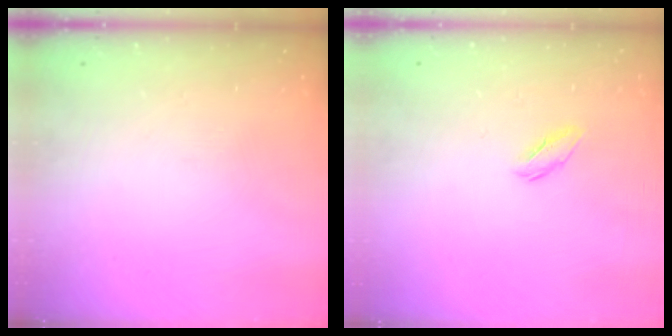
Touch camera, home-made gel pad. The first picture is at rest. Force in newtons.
{"total": 2.2, "press": 2.1, "slide": 0.6}